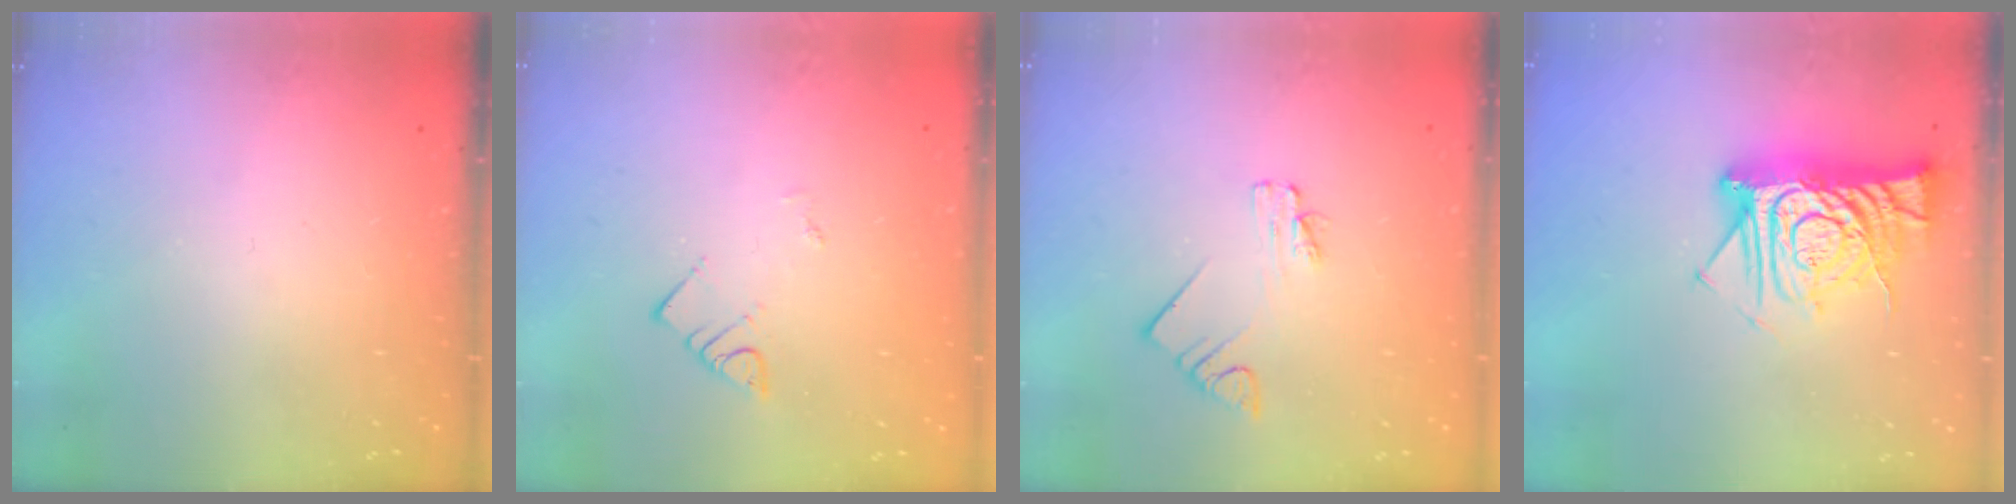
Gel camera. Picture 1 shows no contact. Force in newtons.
{"total": 3.6, "press": 3.6, "slide": 0.6}
{"total": 1.9, "press": 1.9, "slide": 0.1}
{"total": 12.6, "press": 12.6, "slide": 1.1}